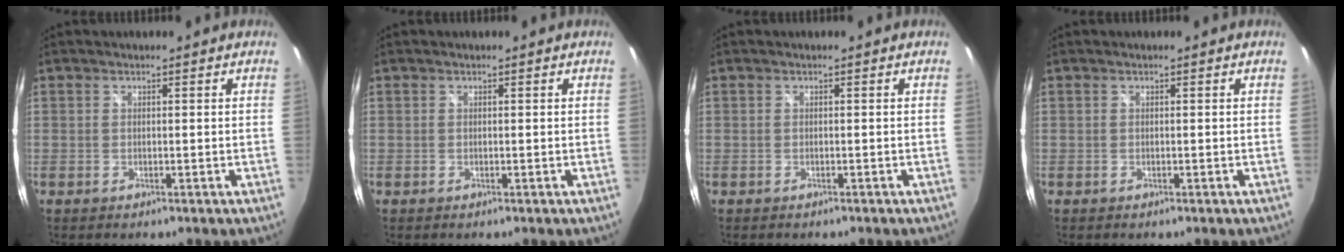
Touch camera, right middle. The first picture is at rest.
{"total": 0.0}
{"total": 0.5, "force": [-0.5, 0.2, 0.1], "torque": [-0.001, -0.003, -0.008]}
{"total": 0.0}